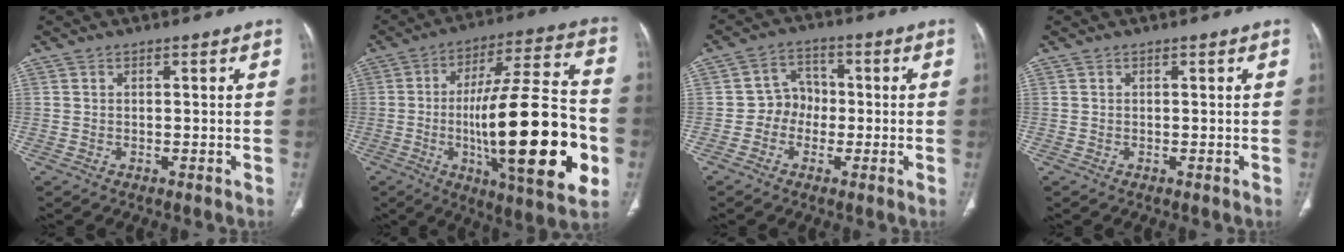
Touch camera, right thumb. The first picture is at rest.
{"total": 30.7, "force": [-6.0, 7.9, 29.1], "torque": [-0.443, 0.009, -0.083]}
{"total": 5.5, "force": [-1.2, 4.9, 2.2], "torque": [-0.004, 0.021, -0.034]}
{"total": 0.0}